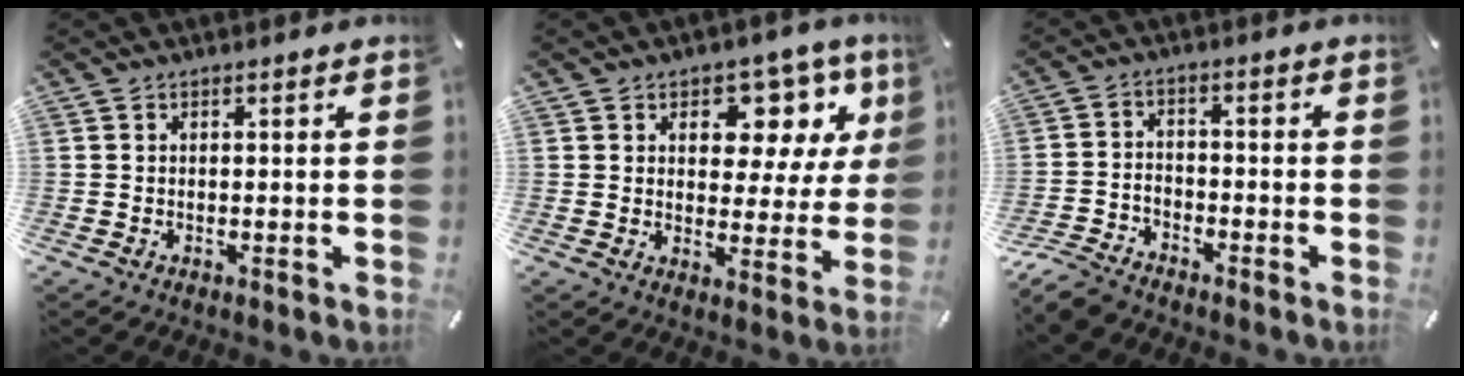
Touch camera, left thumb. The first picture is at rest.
{"total": 11.6, "force": [6.0, 7.8, 6.2], "torque": [-0.082, -0.038, 0.102]}
{"total": 6.7, "force": [-6.0, 2.4, 1.7], "torque": [-0.043, 0.026, -0.118]}